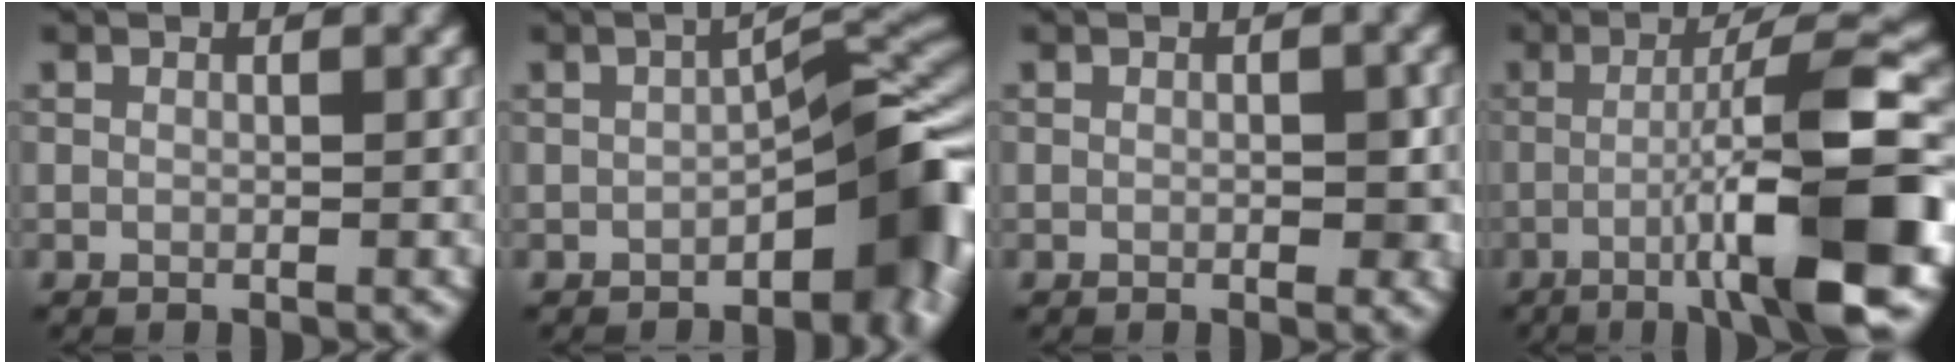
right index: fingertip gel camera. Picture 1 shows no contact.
{"total": 8.2, "force": [-3.0, 3.3, 6.9], "torque": [-0.064, 0.018, -0.053]}
{"total": 2.3, "force": [-0.4, 1.0, 2.0], "torque": [-0.021, 0.001, -0.005]}
{"total": 11.9, "force": [-3.1, 1.6, 11.4], "torque": [-0.154, 0.019, -0.049]}